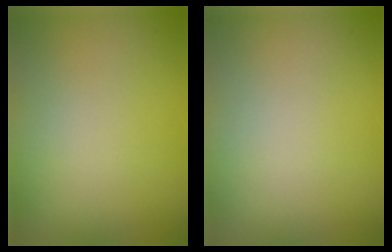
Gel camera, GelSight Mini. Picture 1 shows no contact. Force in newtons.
{"total": 0.0}